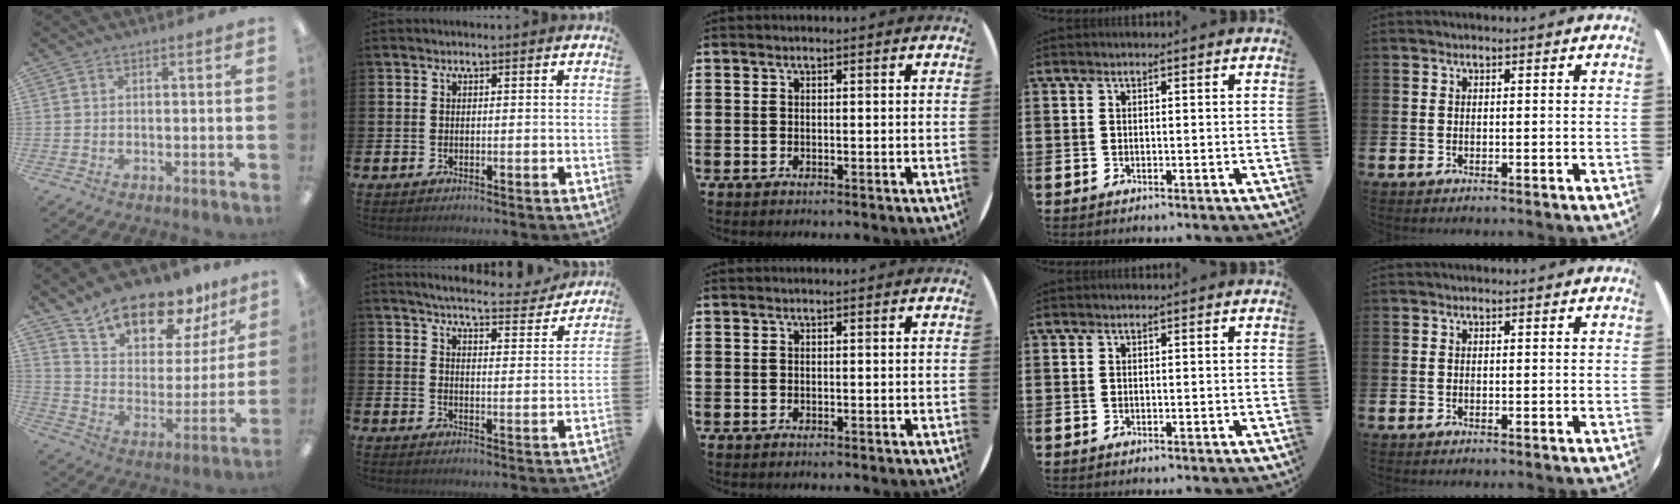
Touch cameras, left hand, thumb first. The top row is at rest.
{"thumb": {"total": 16.1, "force": [13.7, 6.5, 5.5], "torque": [-0.098, -0.108, 0.242]}, "index": {"total": 5.5, "force": [5.3, 0.5, 1.4], "torque": [-0.036, -0.038, 0.088]}}